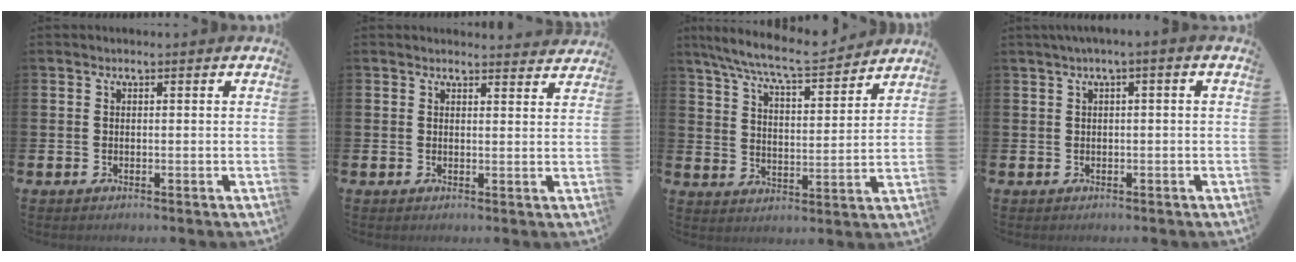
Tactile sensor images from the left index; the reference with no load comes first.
{"total": 2.2, "force": [2.2, 0.2, -0.1], "torque": [0.008, -0.015, 0.038]}
{"total": 8.7, "force": [8.0, 1.0, 3.2], "torque": [-0.090, -0.048, 0.141]}
{"total": 1.1, "force": [0.0, -0.1, 1.1], "torque": [-0.025, 0.001, 0.000]}